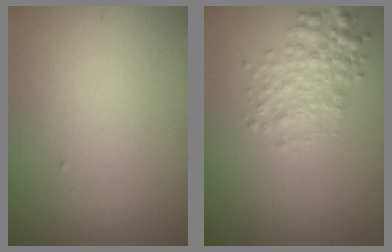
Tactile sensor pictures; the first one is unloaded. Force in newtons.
{"total": 2.8, "press": 2.8, "slide": 0.1}